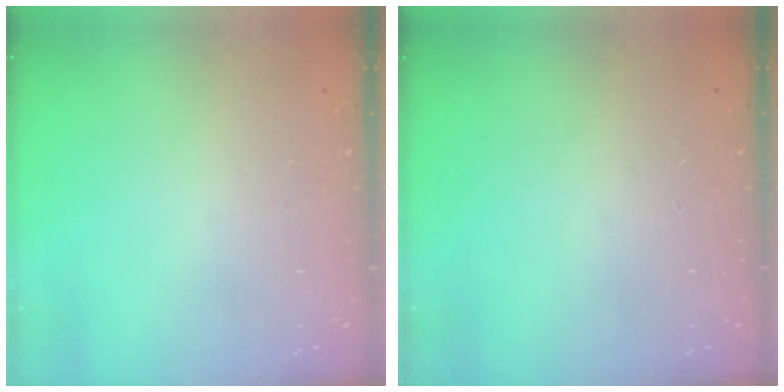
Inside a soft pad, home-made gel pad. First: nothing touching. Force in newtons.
{"total": 0.0}